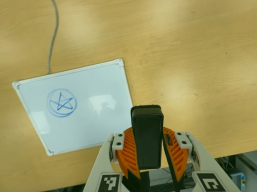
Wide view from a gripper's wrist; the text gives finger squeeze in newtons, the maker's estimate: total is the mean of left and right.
{"total": 10.3, "left": 9.2, "right": 11.3}